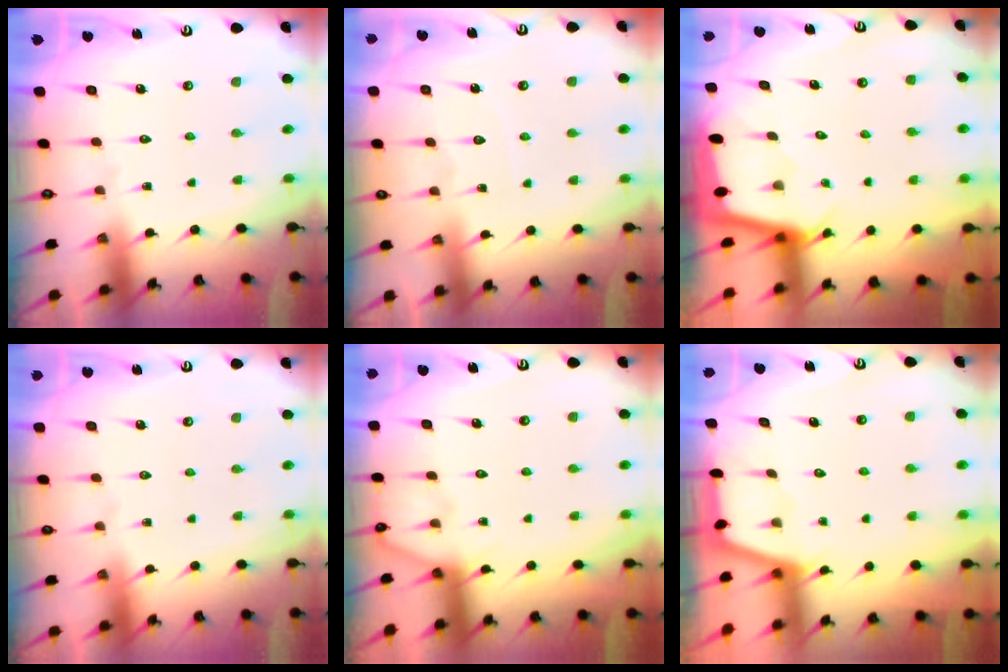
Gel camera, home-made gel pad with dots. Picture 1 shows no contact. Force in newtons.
{"total": 4.5, "press": 4.4, "slide": 0.5}
{"total": 2.2, "press": 2.2, "slide": 0.1}
{"total": 0.6, "press": 0.6, "slide": 0.2}
{"total": 4.0, "press": 4.0, "slide": 0.5}
{"total": 1.7, "press": 1.7, "slide": 0.4}